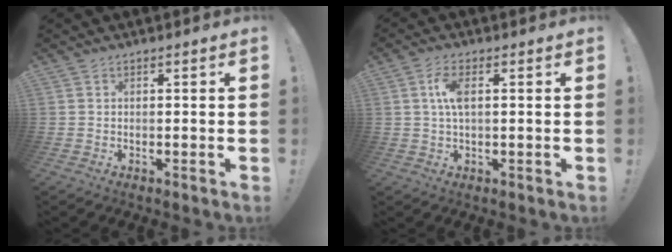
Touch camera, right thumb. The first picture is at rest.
{"total": 5.8, "force": [1.0, 2.3, 5.3], "torque": [-0.100, 0.002, 0.014]}